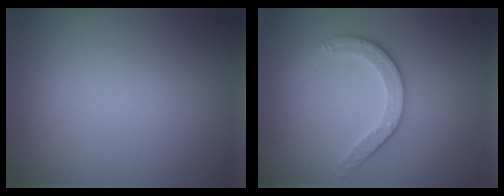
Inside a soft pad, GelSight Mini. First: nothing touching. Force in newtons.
{"total": 2.9, "press": 2.9, "slide": 0.7}